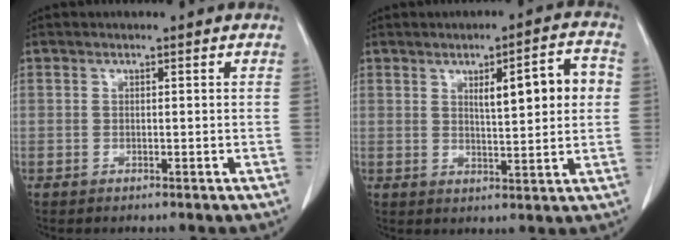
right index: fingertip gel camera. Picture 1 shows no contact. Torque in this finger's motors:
{"motor_torque": [0.59, 0.46, 0.42, 0.09]}